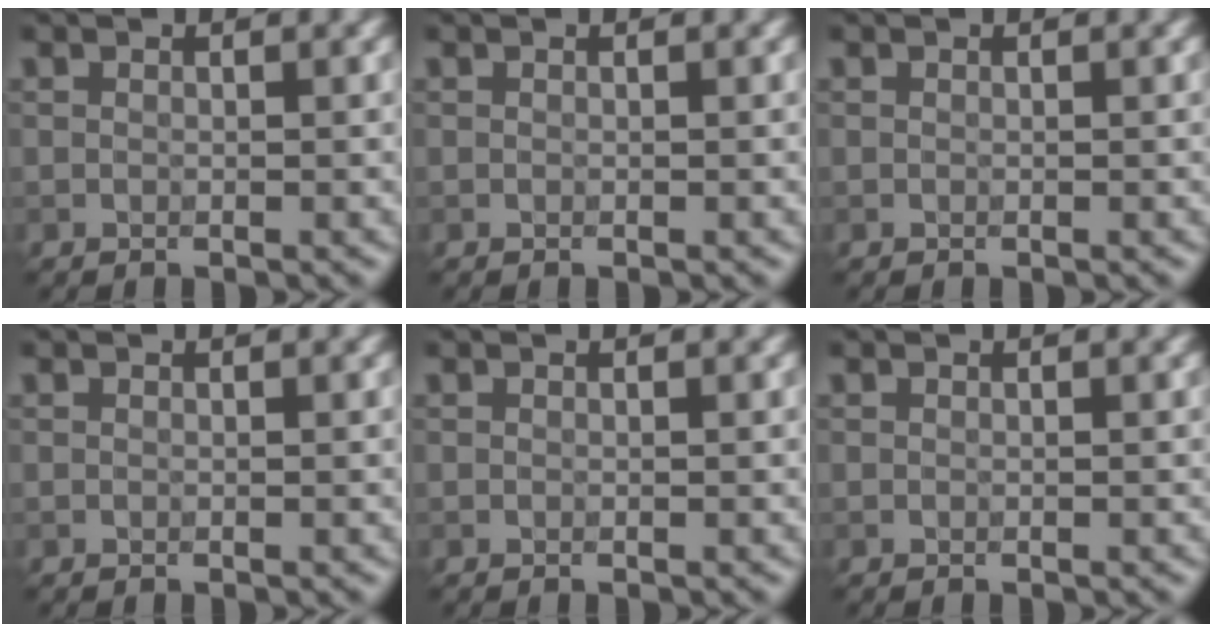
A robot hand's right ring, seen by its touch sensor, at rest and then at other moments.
{"total": 0.0}
{"total": 0.0}
{"total": 0.0}
{"total": 0.0}
{"total": 0.0}